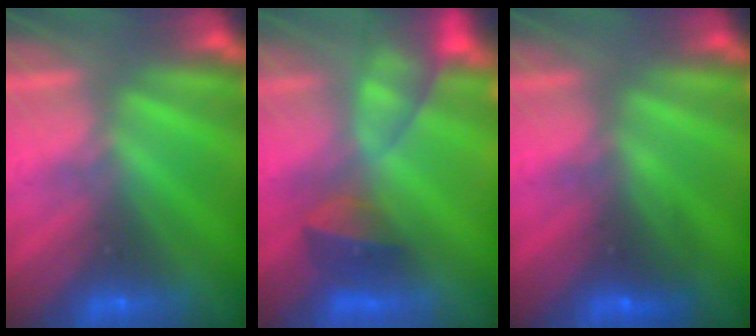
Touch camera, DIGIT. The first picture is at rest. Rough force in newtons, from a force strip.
{"total": 9.7}
{"total": 2.6}